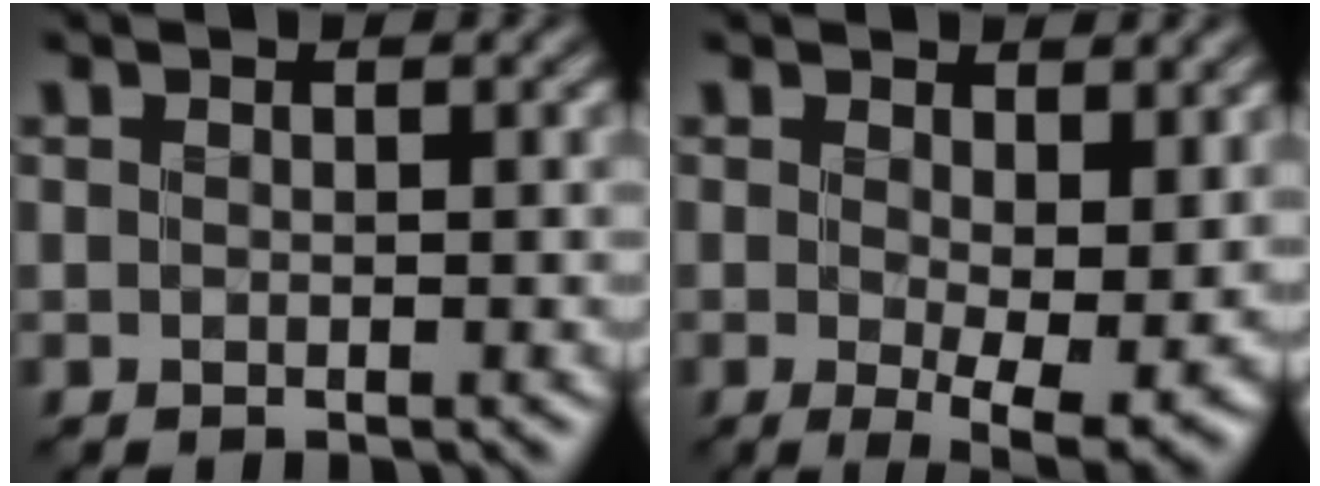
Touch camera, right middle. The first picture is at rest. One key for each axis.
{"total": 6.8, "fx": 0.6, "fy": 2.5, "fz": 6.3, "tx": -0.095, "ty": -0.020, "tz": 0.015}